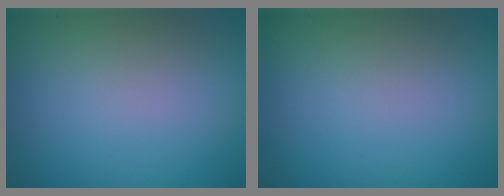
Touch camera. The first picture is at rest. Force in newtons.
{"total": 0.0}